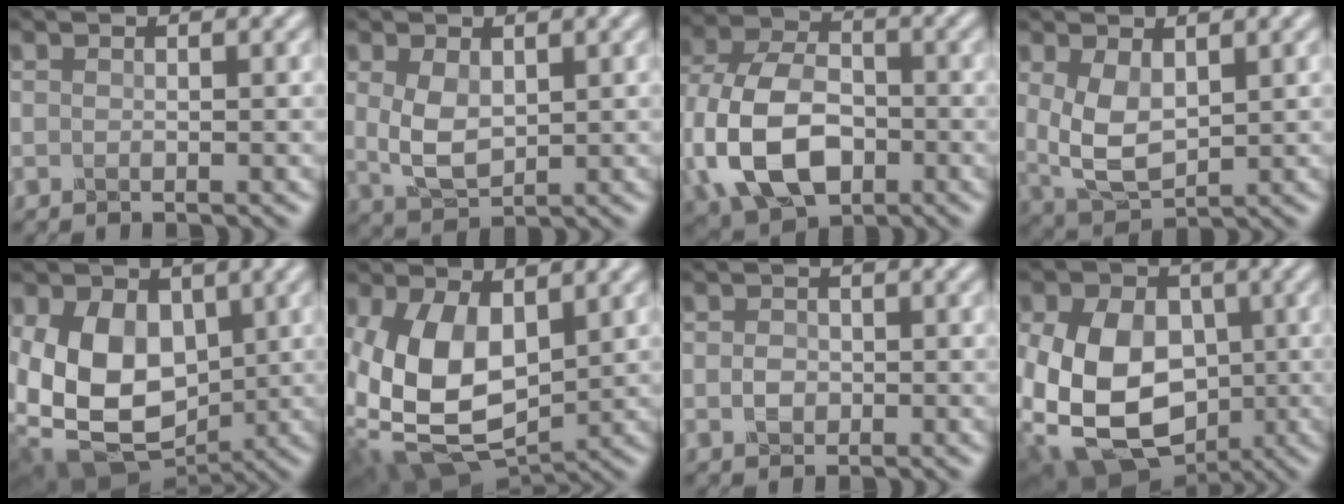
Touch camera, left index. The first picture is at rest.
{"total": 3.5, "force": [0.7, 2.3, 2.5], "torque": [-0.070, 0.002, 0.020]}
{"total": 11.3, "force": [-2.5, 7.9, 7.7], "torque": [-0.197, -0.012, -0.054]}
{"total": 4.4, "force": [1.0, 2.7, 3.4], "torque": [-0.091, -0.001, 0.033]}
{"total": 11.0, "force": [0.5, 8.4, 7.1], "torque": [-0.125, -0.013, 0.009]}
{"total": 10.0, "force": [0.8, 6.1, 7.8], "torque": [-0.201, -0.009, 0.023]}
{"total": 1.2, "force": [-0.2, 1.1, 0.4], "torque": [-0.016, 0.004, -0.007]}
{"total": 16.7, "force": [-2.5, 14.0, 8.8], "torque": [-0.213, -0.024, -0.048]}